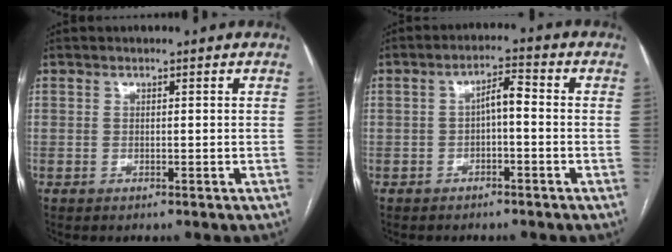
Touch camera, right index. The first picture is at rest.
{"total": 3.7, "force": [-0.6, 1.1, 3.5], "torque": [-0.058, 0.018, -0.008]}